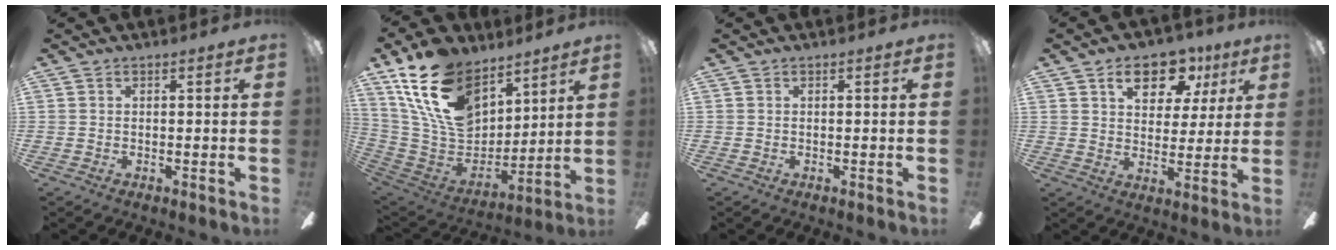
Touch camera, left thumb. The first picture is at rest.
{"total": 21.9, "force": [12.2, 13.5, 12.2], "torque": [-0.260, -0.058, 0.224]}
{"total": 0.0}
{"total": 12.5, "force": [6.3, 7.6, 7.7], "torque": [-0.106, -0.010, 0.107]}